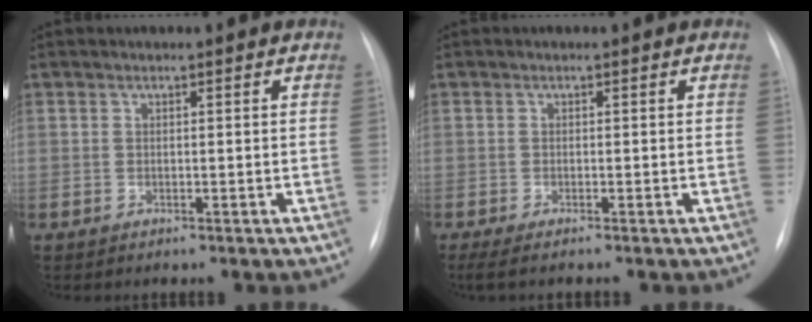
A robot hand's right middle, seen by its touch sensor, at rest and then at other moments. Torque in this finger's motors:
{"motor_torque": [0.35, -0.34, 0.01, 0.00]}